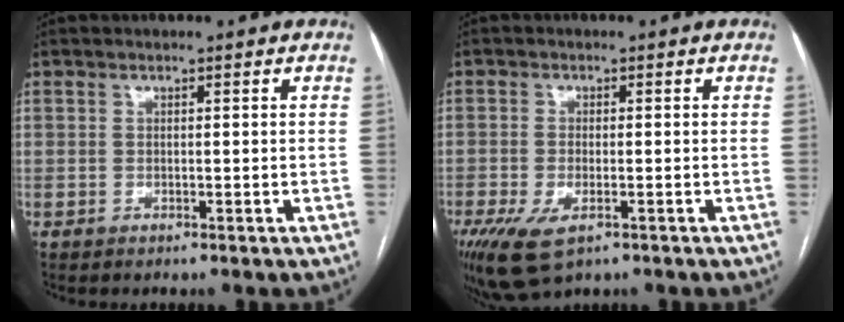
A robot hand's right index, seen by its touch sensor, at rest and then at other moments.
{"total": 8.6, "force": [-4.7, 3.6, 6.2], "torque": [-0.124, -0.022, -0.076]}